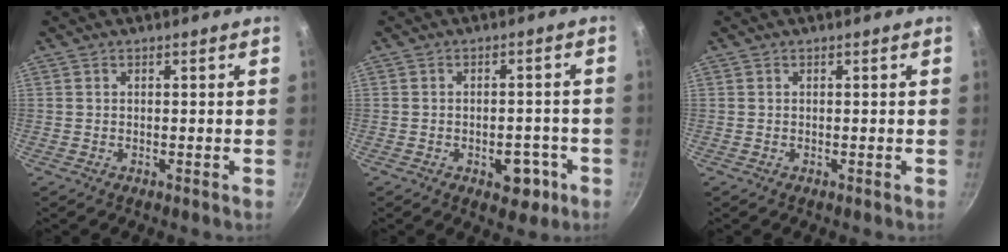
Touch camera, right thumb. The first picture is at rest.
{"total": 6.2, "force": [-2.6, 3.8, 4.1], "torque": [-0.027, 0.018, -0.026]}
{"total": 0.0}